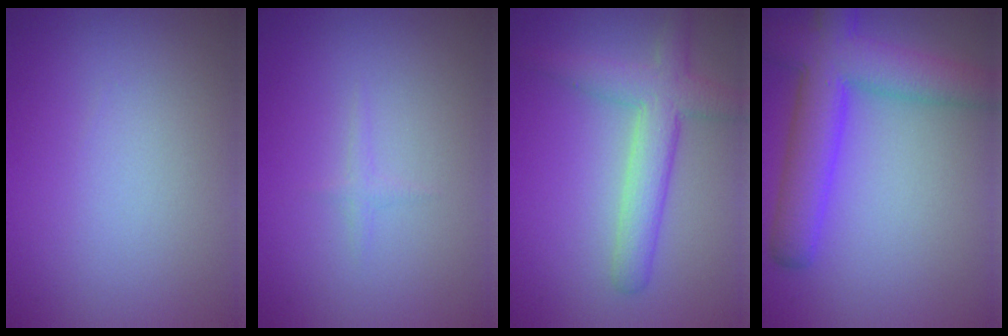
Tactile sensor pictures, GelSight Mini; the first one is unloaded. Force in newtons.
{"total": 0.6, "press": 0.6, "slide": 0.1}
{"total": 4.3, "press": 4.3, "slide": 0.2}
{"total": 7.3, "press": 7.3, "slide": 0.2}